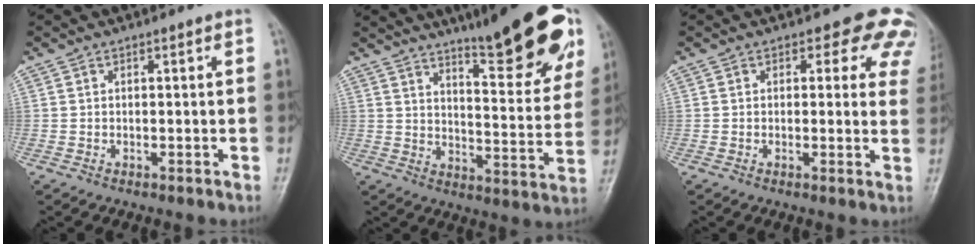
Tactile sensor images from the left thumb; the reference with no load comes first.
{"total": 20.2, "force": [13.4, 4.5, 14.5], "torque": [-0.160, -0.068, 0.189]}
{"total": 8.2, "force": [5.7, 4.7, 3.5], "torque": [0.012, -0.019, 0.038]}